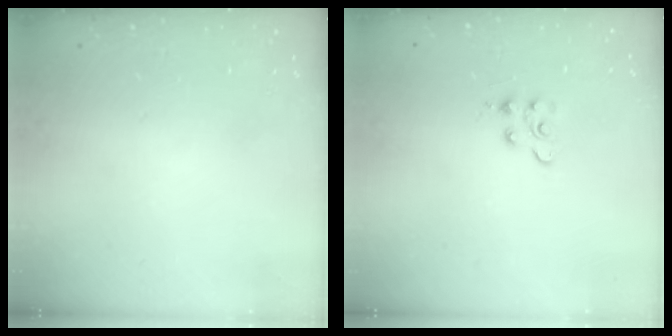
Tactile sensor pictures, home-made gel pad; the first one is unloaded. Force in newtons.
{"total": 3.2, "press": 3.2, "slide": 0.5}